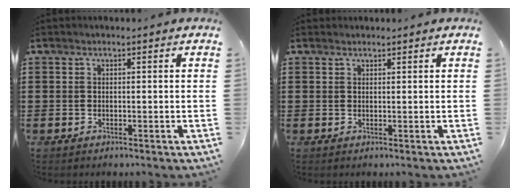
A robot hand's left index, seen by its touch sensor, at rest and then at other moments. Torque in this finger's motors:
{"motor_torque": [0.22, -0.25, 0.12, 0.05]}